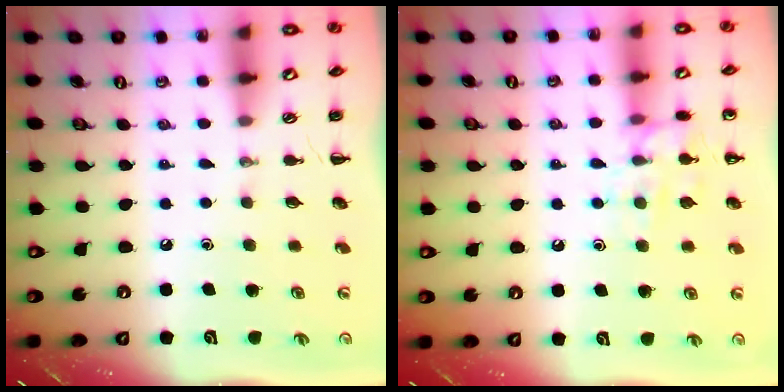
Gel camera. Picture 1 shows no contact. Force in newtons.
{"total": 11.2, "press": 11.1, "slide": 0.8}